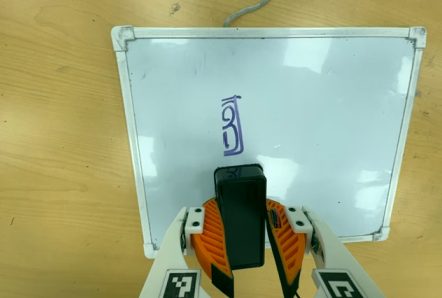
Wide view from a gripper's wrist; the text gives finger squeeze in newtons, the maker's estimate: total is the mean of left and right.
{"total": 11.6, "left": 10.9, "right": 12.3}